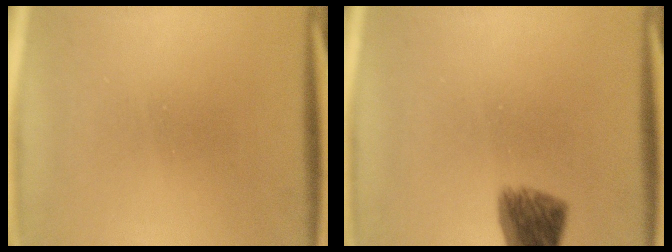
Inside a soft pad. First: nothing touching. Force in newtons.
{"total": 6.7}